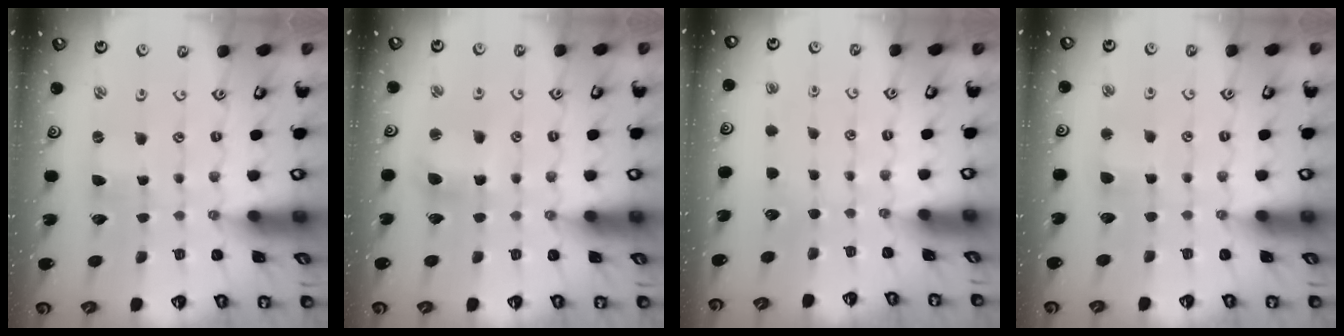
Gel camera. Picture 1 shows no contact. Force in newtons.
{"total": 5.7, "press": 5.6, "slide": 0.8}
{"total": 0.0}
{"total": 3.1, "press": 3.1, "slide": 0.3}